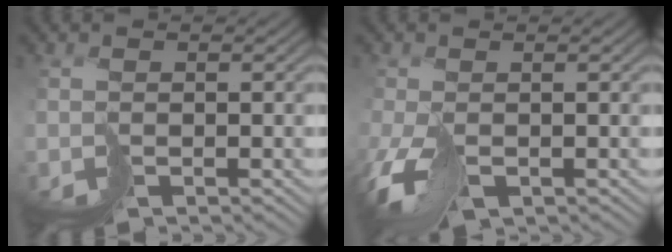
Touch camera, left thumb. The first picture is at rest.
{"total": 4.9, "force": [-2.2, 2.3, 3.7], "torque": [-0.073, -0.008, -0.037]}